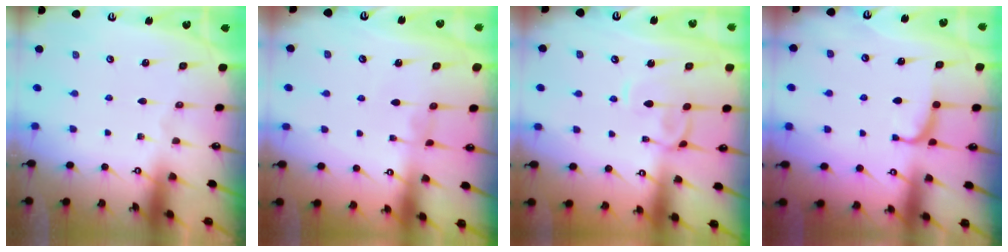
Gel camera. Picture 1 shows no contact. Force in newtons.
{"total": 1.9, "press": 1.9, "slide": 0.3}
{"total": 1.0, "press": 0.8, "slide": 0.6}
{"total": 1.0, "press": 0.9, "slide": 0.5}